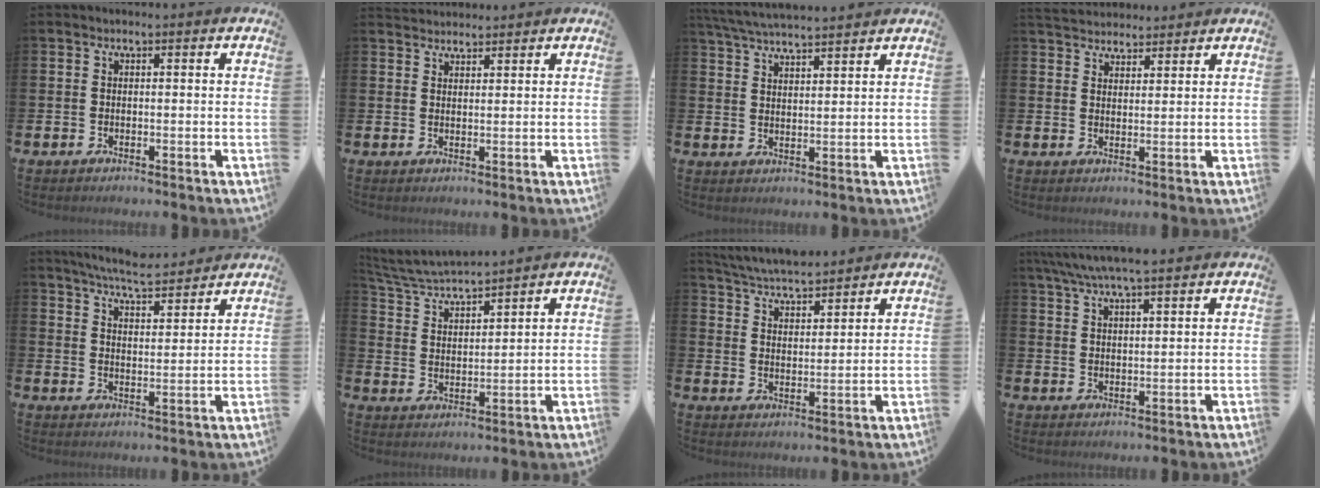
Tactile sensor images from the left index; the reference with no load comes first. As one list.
[{"total": 2.6, "force": [2.5, 0.6, -0.1], "torque": [0.009, -0.013, 0.044]}, {"total": 5.2, "force": [5.1, 0.1, 1.1], "torque": [-0.038, -0.027, 0.092]}, {"total": 3.9, "force": [3.8, 1.1, 0.0], "torque": [-0.008, -0.019, 0.069]}, {"total": 6.7, "force": [6.5, 0.5, 1.7], "torque": [-0.046, -0.034, 0.115]}, {"total": 5.2, "force": [5.1, 0.2, 0.9], "torque": [-0.041, -0.038, 0.087]}, {"total": 5.5, "force": [5.4, 0.7, 0.9], "torque": [-0.039, -0.032, 0.097]}, {"total": 6.0, "force": [5.5, 0.6, 2.5], "torque": [-0.057, -0.016, 0.098]}]